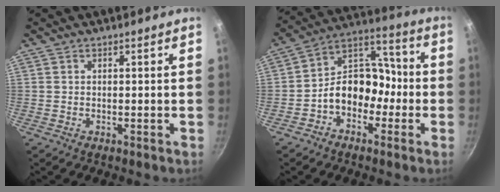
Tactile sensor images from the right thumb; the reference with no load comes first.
{"total": 12.1, "force": [-3.6, 9.1, 7.1], "torque": [-0.057, 0.065, -0.079]}